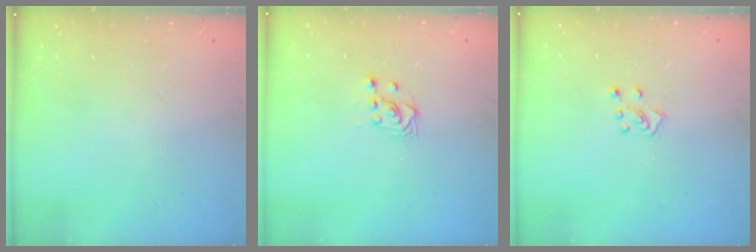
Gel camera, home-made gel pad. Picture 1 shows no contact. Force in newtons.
{"total": 3.6, "press": 3.4, "slide": 1.4}
{"total": 5.3, "press": 5.3, "slide": 0.4}